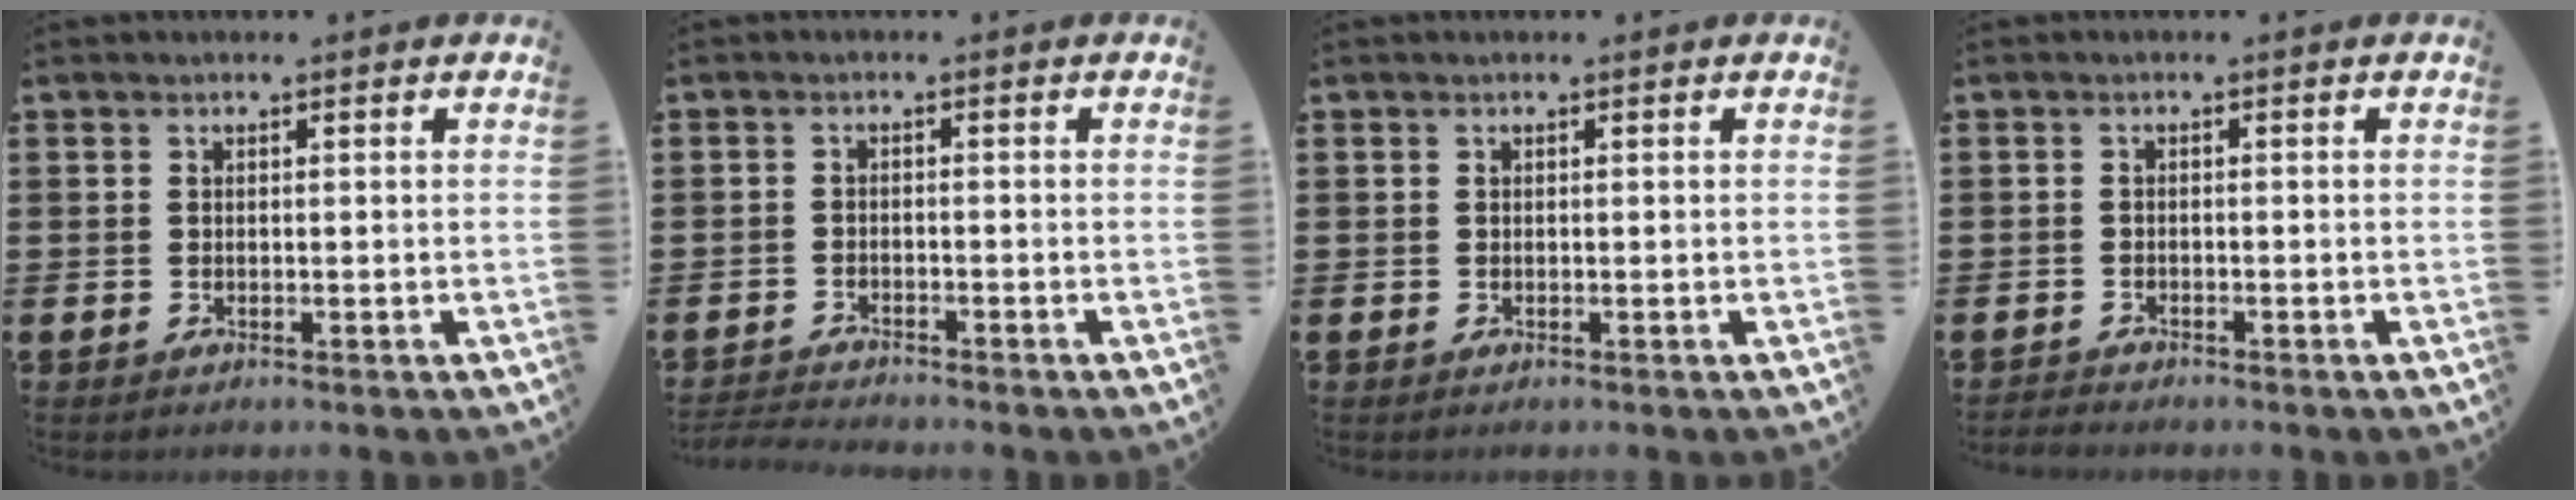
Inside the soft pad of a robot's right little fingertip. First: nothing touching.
{"total": 1.7, "force": [-1.7, -0.1, 0.0], "torque": [-0.004, 0.000, -0.036]}
{"total": 0.0}
{"total": 0.9, "force": [-0.9, 0.1, 0.0], "torque": [-0.002, 0.000, -0.019]}